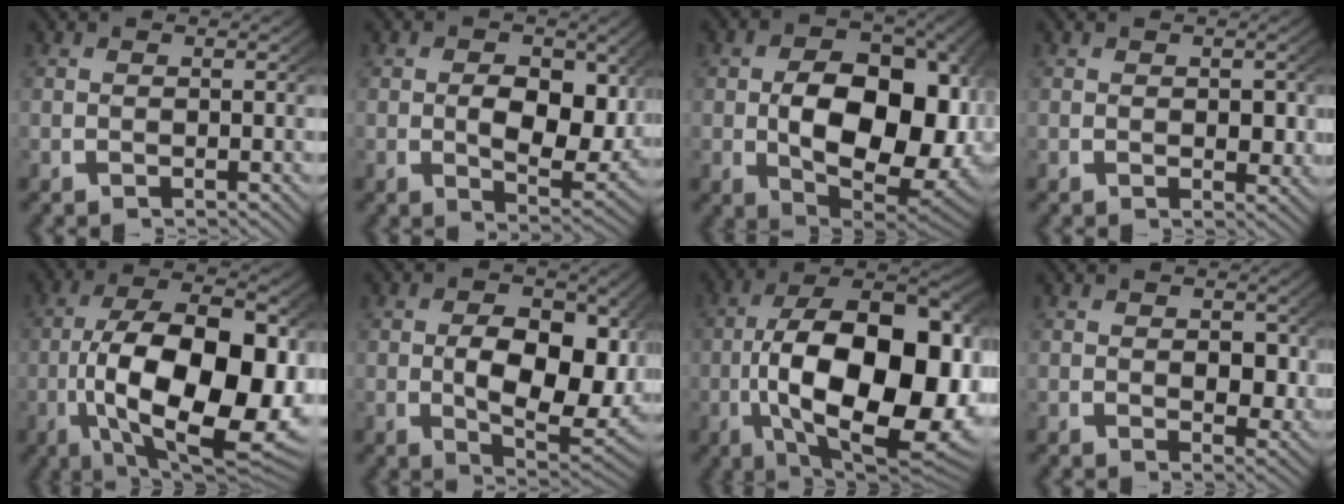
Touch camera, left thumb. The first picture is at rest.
{"total": 6.7, "force": [0.5, 4.2, 5.2], "torque": [-0.091, -0.037, 0.021]}
{"total": 18.2, "force": [-0.9, 11.9, 13.8], "torque": [-0.232, -0.081, 0.024]}
{"total": 1.7, "force": [0.3, 1.2, 1.1], "torque": [-0.017, -0.014, 0.010]}
{"total": 19.5, "force": [-2.2, 11.0, 16.0], "torque": [-0.307, -0.076, 0.001]}
{"total": 10.9, "force": [0.1, 6.7, 8.6], "torque": [-0.148, -0.051, 0.023]}
{"total": 22.3, "force": [-2.1, 12.7, 18.2], "torque": [-0.334, -0.079, 0.005]}
{"total": 2.9, "force": [0.6, 2.0, 2.0], "torque": [-0.034, -0.027, 0.021]}